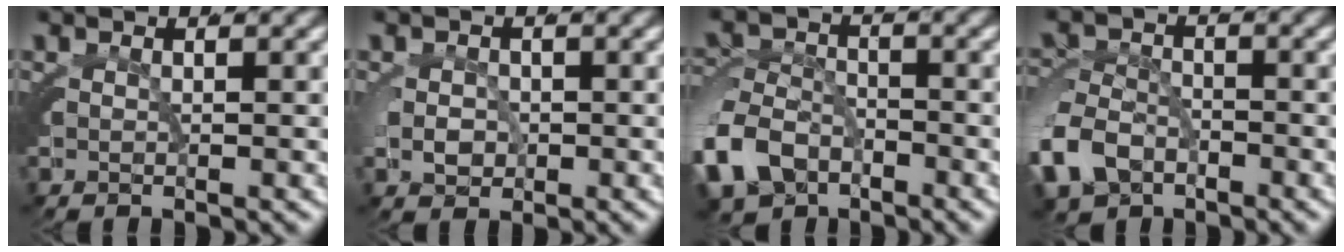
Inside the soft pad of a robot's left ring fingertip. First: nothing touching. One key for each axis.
{"total": 1.3, "fx": -0.4, "fy": 1.0, "fz": 0.7, "tx": -0.015, "ty": -0.004, "tz": -0.004}
{"total": 6.1, "fx": -2.8, "fy": 4.6, "fz": 2.8, "tx": -0.072, "ty": -0.021, "tz": -0.045}
{"total": 4.8, "fx": -2.3, "fy": 3.5, "fz": 2.3, "tx": -0.059, "ty": -0.015, "tz": -0.035}